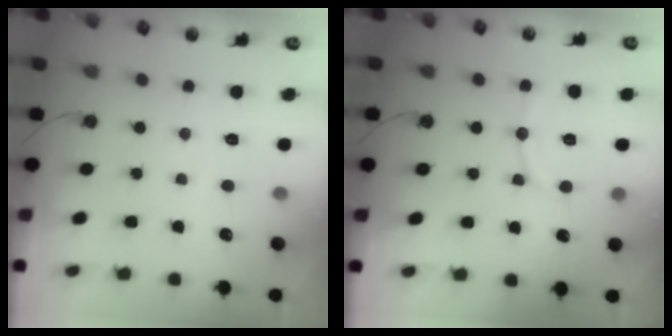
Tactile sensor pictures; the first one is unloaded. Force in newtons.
{"total": 8.0, "press": 8.0, "slide": 0.9}